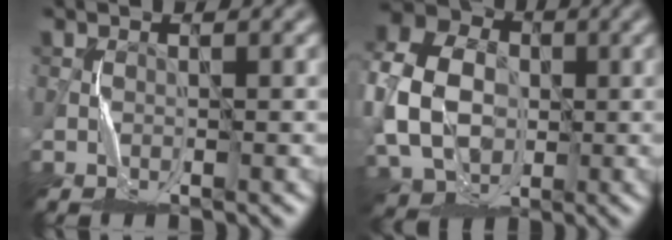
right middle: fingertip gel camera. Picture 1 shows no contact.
{"total": 11.4, "force": [-0.6, 8.6, 7.5], "torque": [-0.175, 0.001, -0.015]}